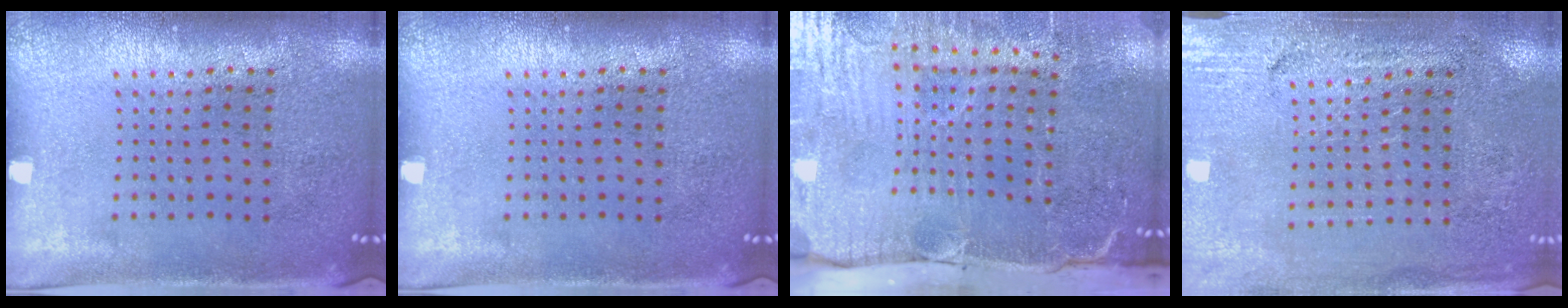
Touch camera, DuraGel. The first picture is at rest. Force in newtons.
{"total": 0.0}
{"total": 5.2, "press": 4.4, "slide": 2.8}
{"total": 3.2, "press": 3.1, "slide": 0.7}